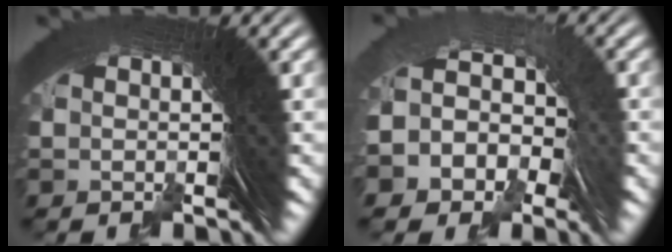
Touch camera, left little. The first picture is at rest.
{"total": 7.8, "force": [-0.3, 6.5, 4.4], "torque": [-0.109, -0.008, -0.013]}